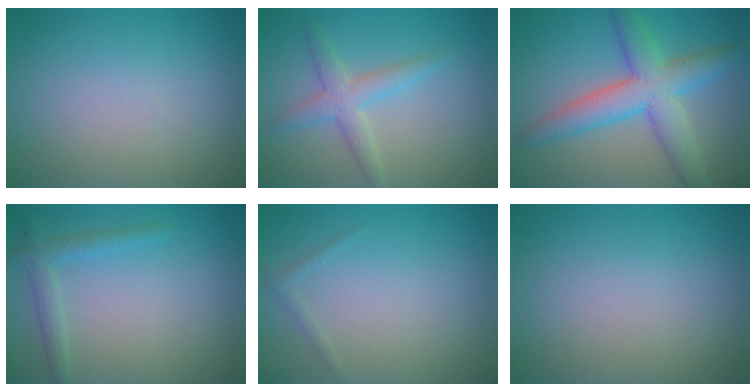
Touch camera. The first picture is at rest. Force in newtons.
{"total": 2.9, "press": 2.9, "slide": 0.3}
{"total": 6.7, "press": 6.7, "slide": 0.2}
{"total": 1.2, "press": 1.2, "slide": 0.1}
{"total": 0.6, "press": 0.6, "slide": 0.1}
{"total": 0.0}